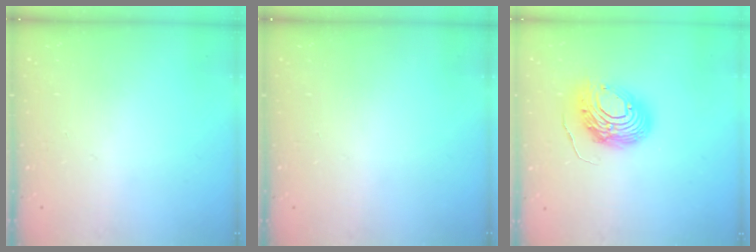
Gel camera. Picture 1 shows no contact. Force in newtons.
{"total": 0.0}
{"total": 13.4, "press": 13.4, "slide": 1.3}